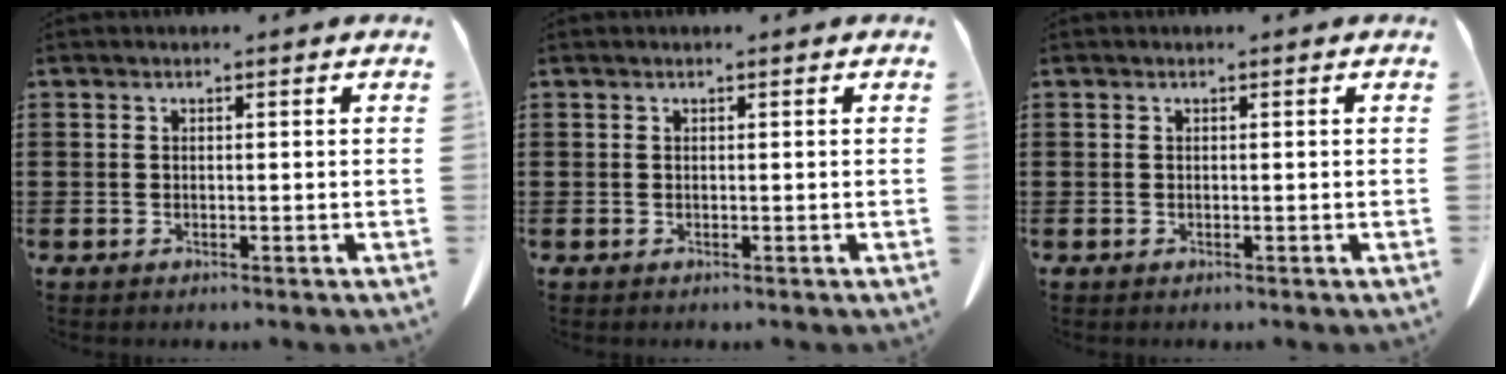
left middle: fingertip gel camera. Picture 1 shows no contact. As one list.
[{"total": 0.0}, {"total": 0.0}]